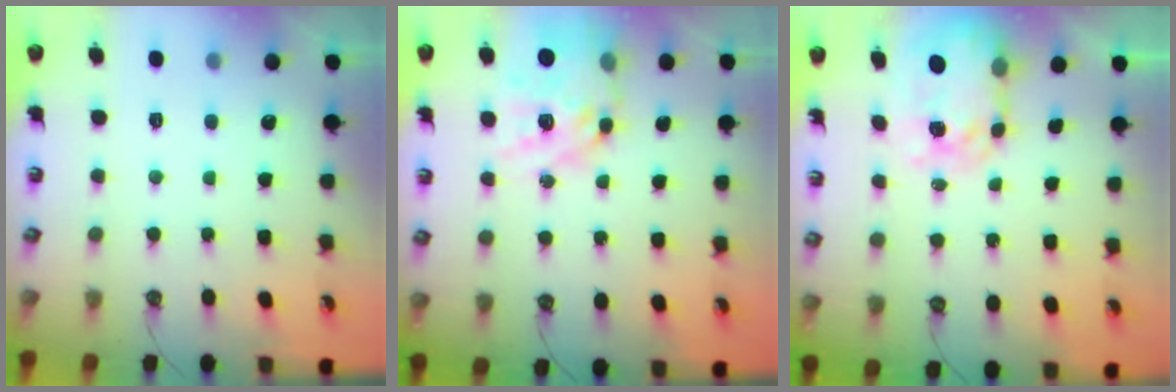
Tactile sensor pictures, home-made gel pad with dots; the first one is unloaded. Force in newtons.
{"total": 16.9, "press": 16.9, "slide": 1.7}
{"total": 8.1, "press": 8.0, "slide": 0.8}